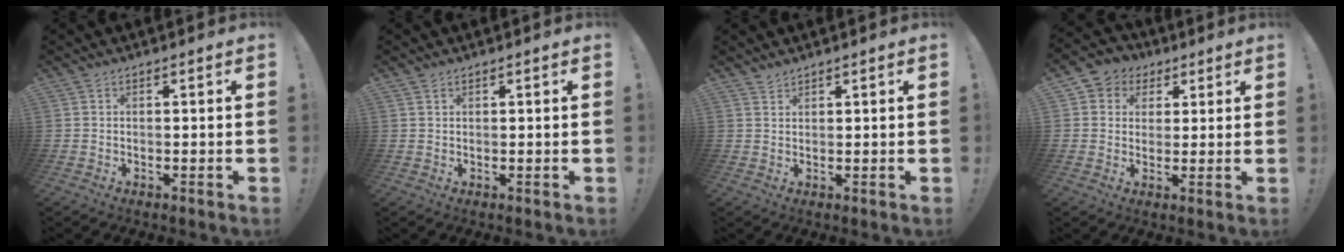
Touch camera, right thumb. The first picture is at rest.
{"total": 0.6, "force": [0.5, 0.2, 0.2], "torque": [0.002, -0.003, 0.009]}
{"total": 1.5, "force": [1.4, 0.3, 0.3], "torque": [-0.004, -0.007, 0.026]}
{"total": 6.1, "force": [1.2, 5.9, 1.3], "torque": [-0.016, 0.001, 0.026]}